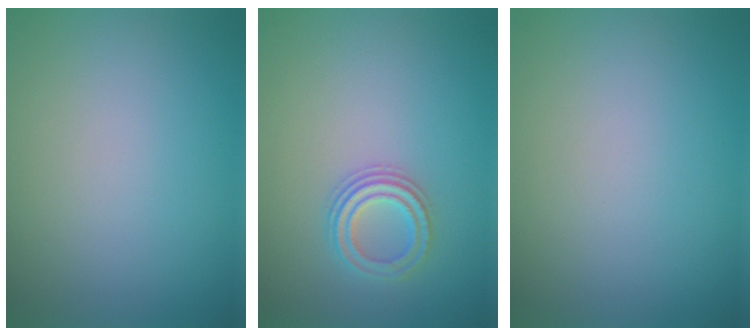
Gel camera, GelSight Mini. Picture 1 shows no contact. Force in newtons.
{"total": 2.2, "press": 2.1, "slide": 0.7}
{"total": 0.0}